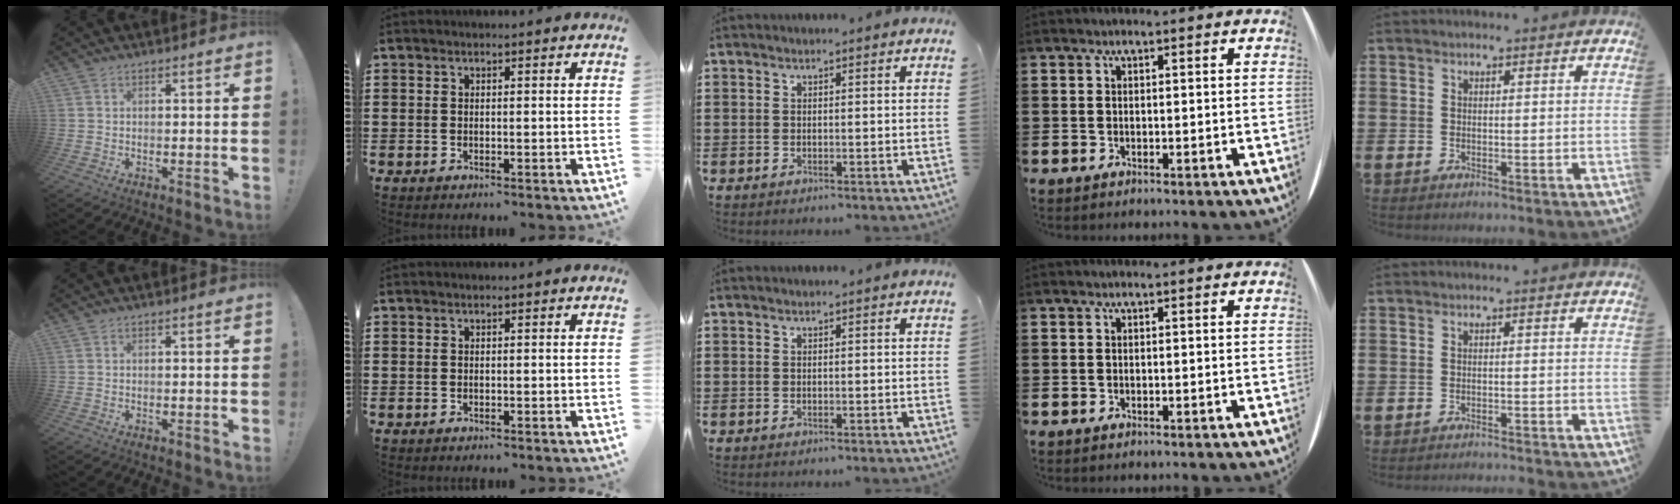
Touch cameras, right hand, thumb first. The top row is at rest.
{"little": {"total": 1.1, "force": [-1.1, -0.2, -0.1], "torque": [0.001, 0.002, -0.023]}}